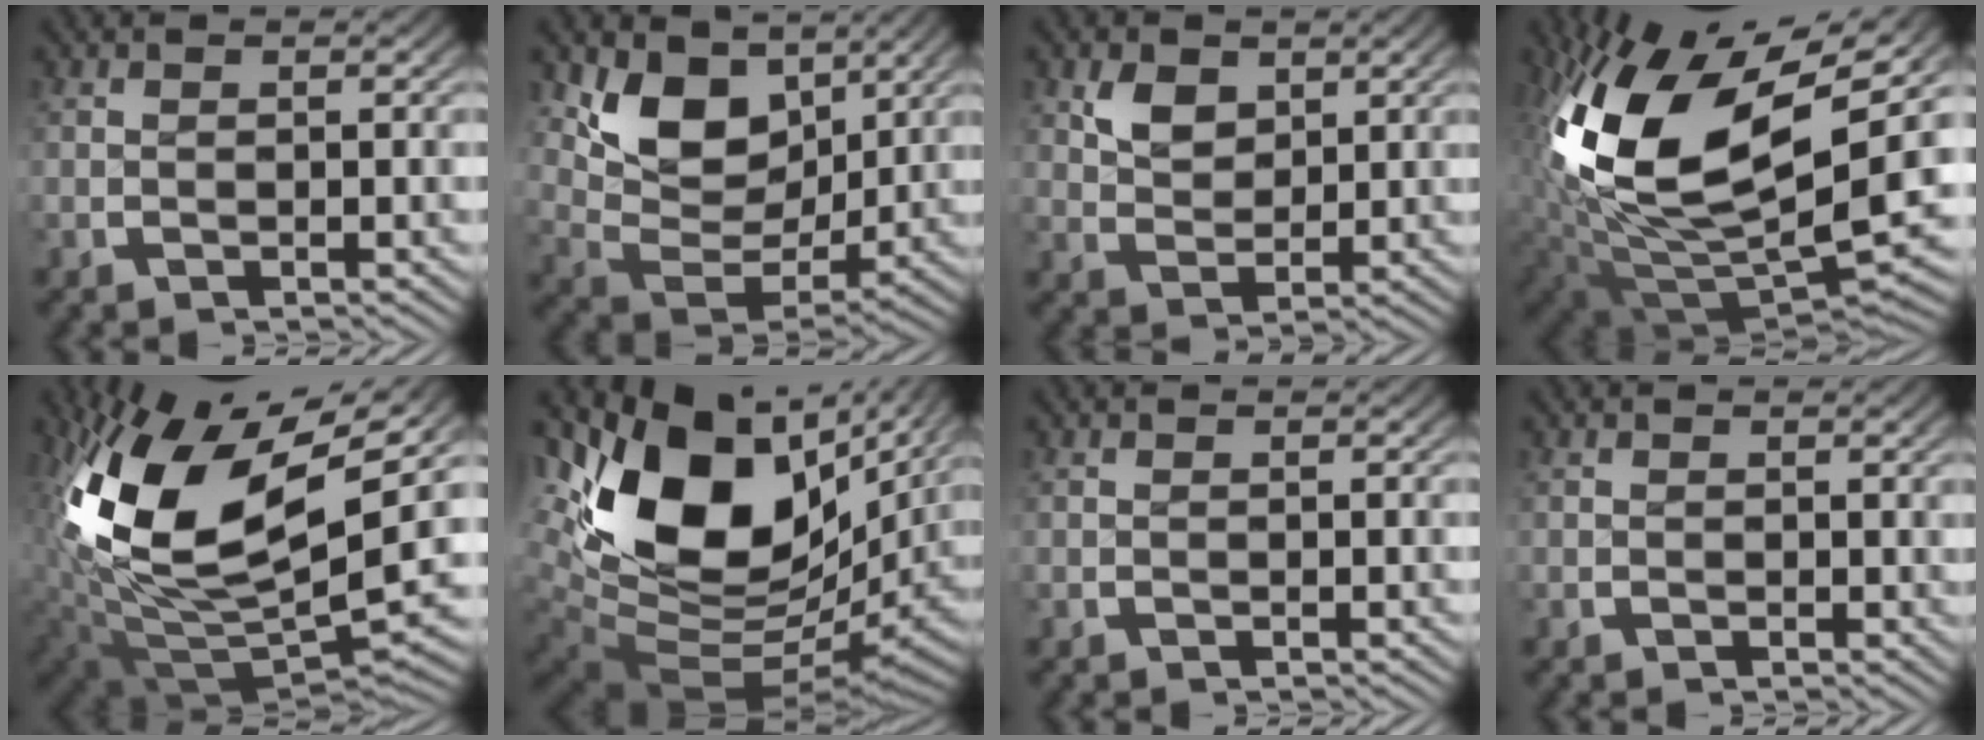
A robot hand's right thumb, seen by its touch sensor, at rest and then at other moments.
{"total": 7.9, "force": [1.2, 5.4, 5.6], "torque": [-0.123, -0.028, 0.022]}
{"total": 3.0, "force": [1.3, 2.3, 1.4], "torque": [-0.027, -0.016, 0.032]}
{"total": 22.2, "force": [0.3, 13.8, 17.4], "torque": [-0.359, -0.059, 0.033]}
{"total": 19.9, "force": [0.2, 12.1, 15.8], "torque": [-0.323, -0.056, 0.029]}
{"total": 18.6, "force": [1.5, 12.2, 13.9], "torque": [-0.278, -0.040, 0.039]}
{"total": 0.0}
{"total": 0.0}